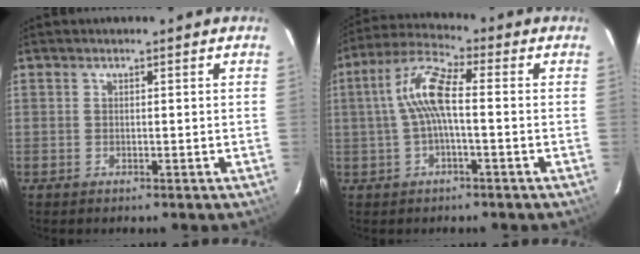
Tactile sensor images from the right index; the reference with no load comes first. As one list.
[{"total": 8.6, "force": [-0.1, 2.1, 8.4], "torque": [-0.180, 0.020, -0.005]}]